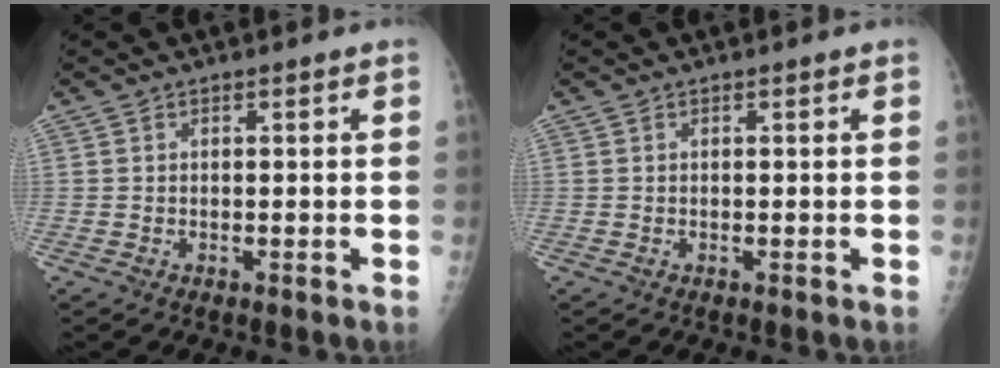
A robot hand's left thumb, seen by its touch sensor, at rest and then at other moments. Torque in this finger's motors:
{"motor_torque": [0.00, 0.00, -0.02, -0.02, 0.00]}